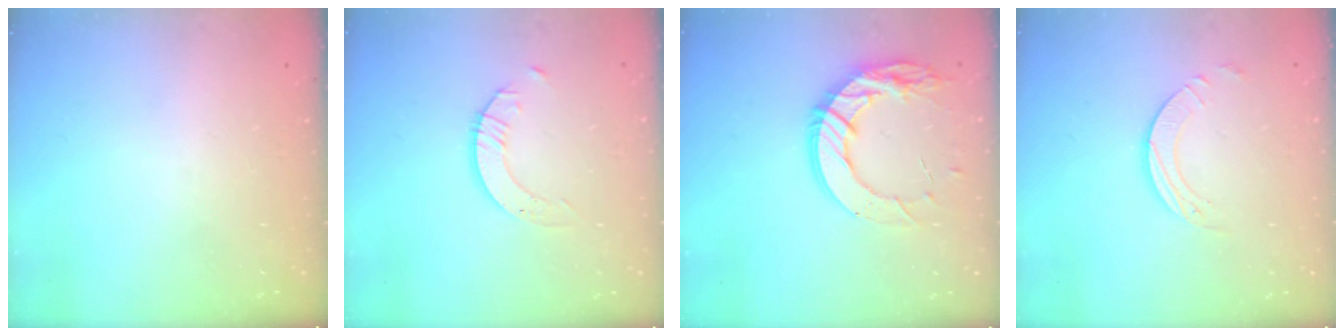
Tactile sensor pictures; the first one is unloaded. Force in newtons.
{"total": 2.4, "press": 2.4, "slide": 0.2}
{"total": 15.6, "press": 15.5, "slide": 1.4}
{"total": 3.8, "press": 3.8, "slide": 0.3}